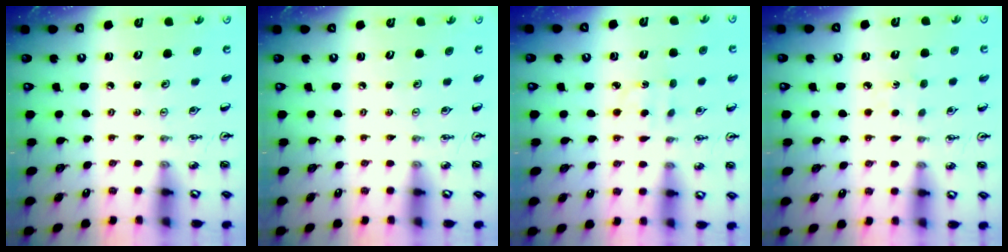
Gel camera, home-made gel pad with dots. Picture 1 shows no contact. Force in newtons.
{"total": 0.0}
{"total": 2.0, "press": 1.9, "slide": 0.6}
{"total": 3.3, "press": 3.3, "slide": 0.4}